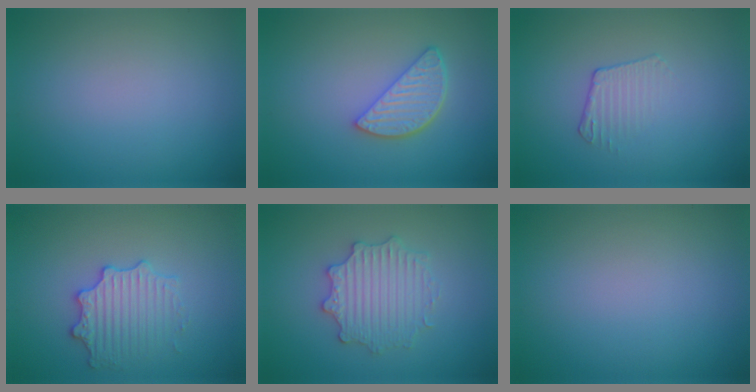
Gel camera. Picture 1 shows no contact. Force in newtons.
{"total": 3.6, "press": 3.0, "slide": 2.0}
{"total": 1.5, "press": 0.7, "slide": 1.4}
{"total": 3.1, "press": 3.0, "slide": 0.5}
{"total": 3.3, "press": 3.3, "slide": 0.6}
{"total": 0.0}